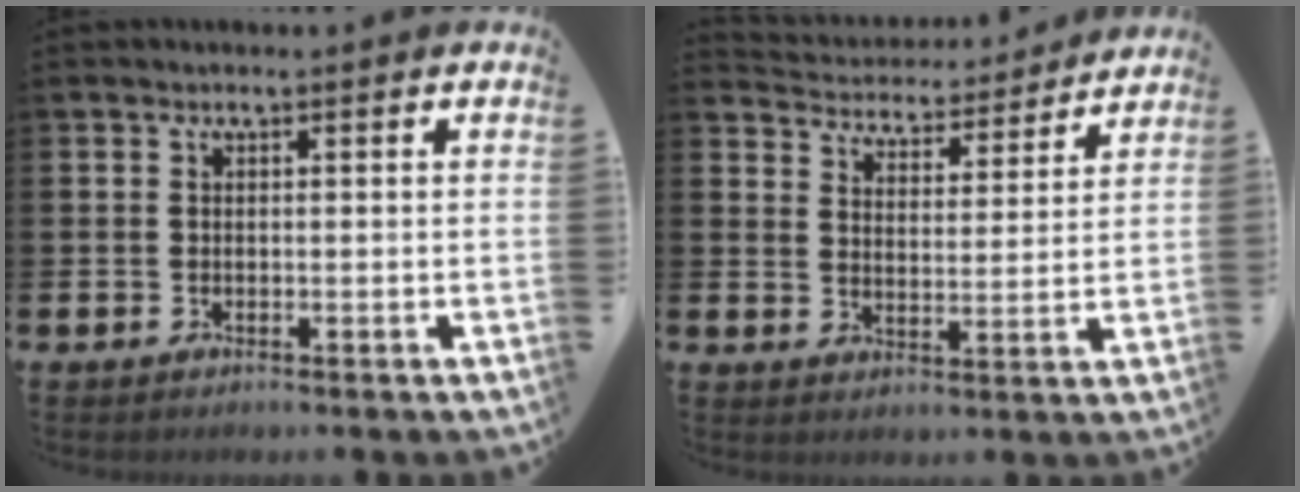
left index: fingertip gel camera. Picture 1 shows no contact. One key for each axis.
{"total": 4.6, "fx": 4.5, "fy": 1.0, "fz": -0.1, "tx": -0.014, "ty": -0.045, "tz": 0.074}